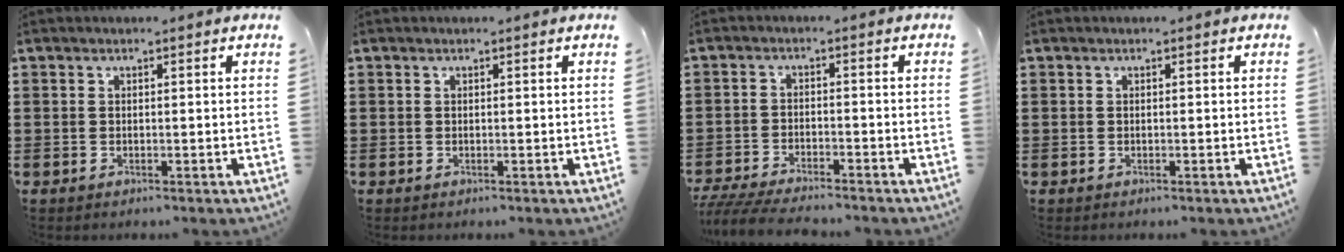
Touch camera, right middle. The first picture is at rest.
{"total": 0.0}
{"total": 4.8, "force": [-4.6, 0.4, 1.2], "torque": [-0.032, -0.007, -0.096]}
{"total": 0.0}